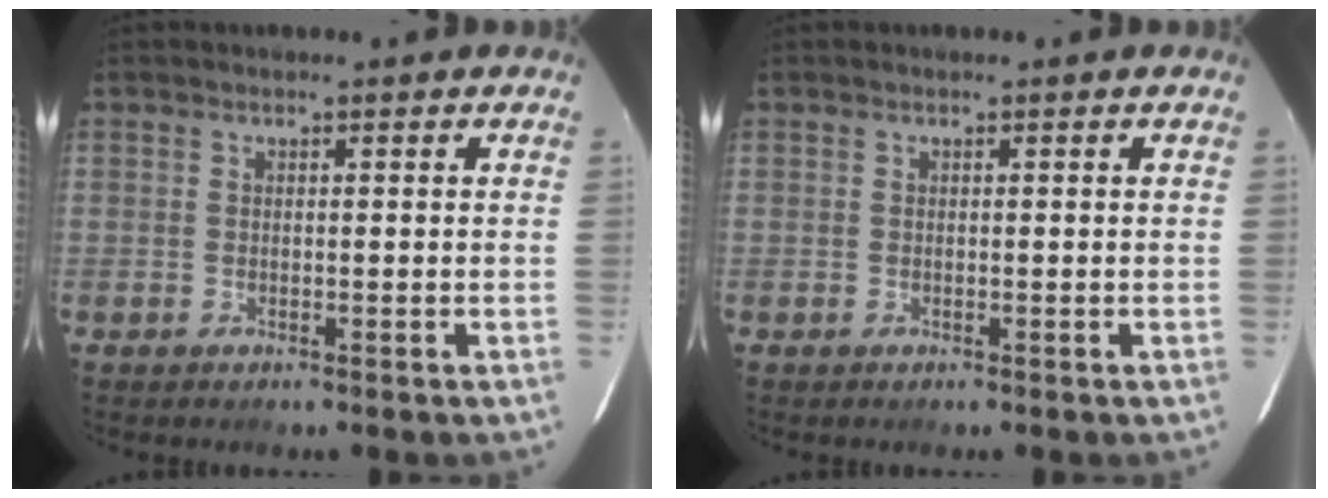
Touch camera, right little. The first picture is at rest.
{"total": 0.0}